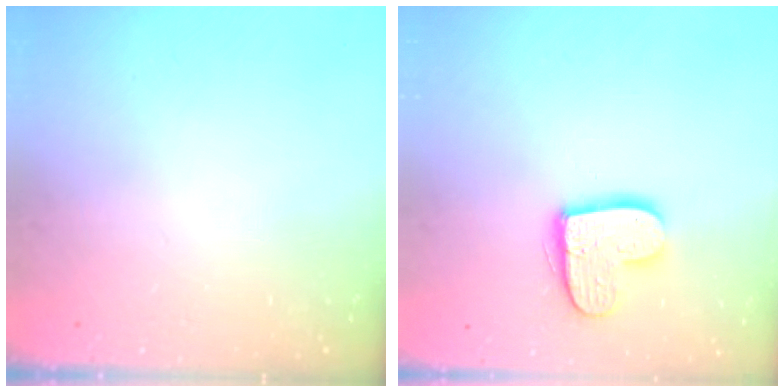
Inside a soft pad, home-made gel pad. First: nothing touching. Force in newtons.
{"total": 13.1, "press": 13.1, "slide": 0.9}